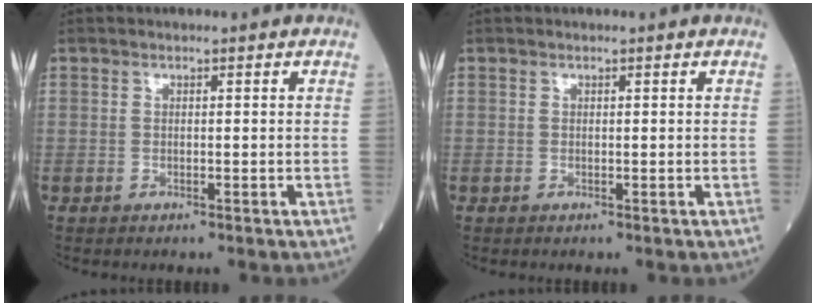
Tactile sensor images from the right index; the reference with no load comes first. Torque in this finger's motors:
{"motor_torque": [0.07, 0.00, 0.05, 0.01]}